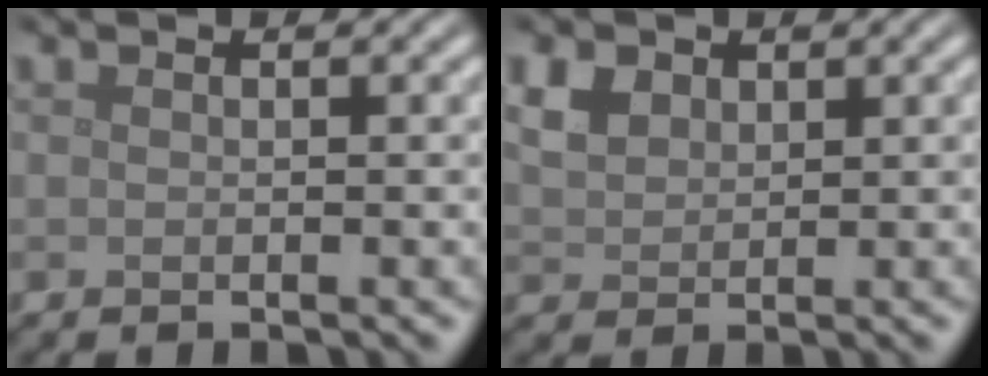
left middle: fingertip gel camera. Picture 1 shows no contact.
{"total": 2.8, "force": [1.5, 2.0, 1.4], "torque": [-0.037, 0.002, 0.027]}